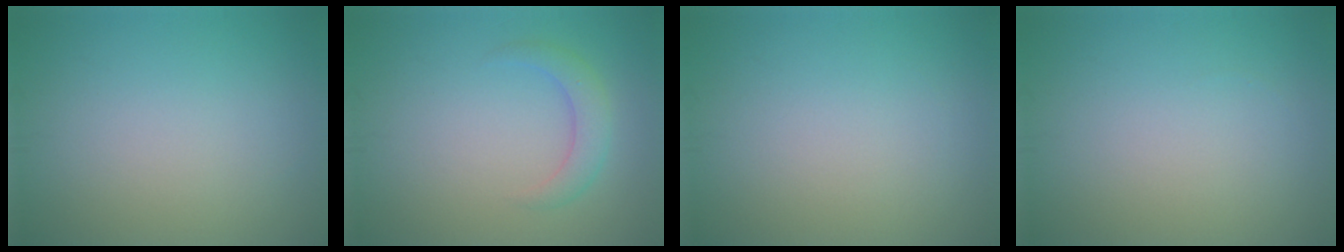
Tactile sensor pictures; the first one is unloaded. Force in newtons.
{"total": 2.4, "press": 2.4, "slide": 0.0}
{"total": 0.0}
{"total": 0.0}